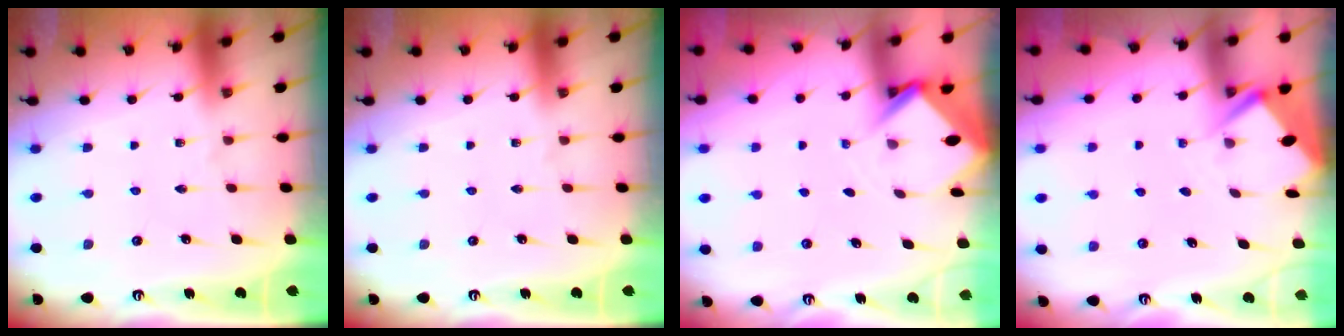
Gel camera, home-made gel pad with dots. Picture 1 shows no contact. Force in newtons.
{"total": 0.0}
{"total": 3.0, "press": 3.0, "slide": 0.2}
{"total": 2.9, "press": 2.9, "slide": 0.3}